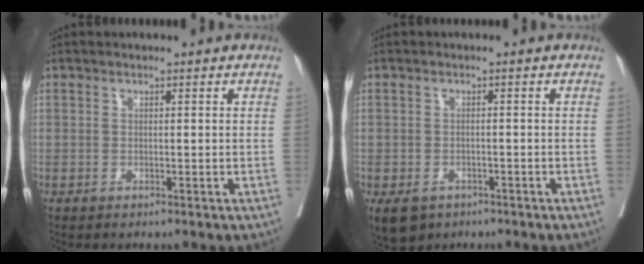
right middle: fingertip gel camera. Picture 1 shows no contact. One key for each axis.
{"total": 5.0, "fx": -3.2, "fy": 3.4, "fz": 1.9, "tx": -0.030, "ty": -0.003, "tz": -0.044}